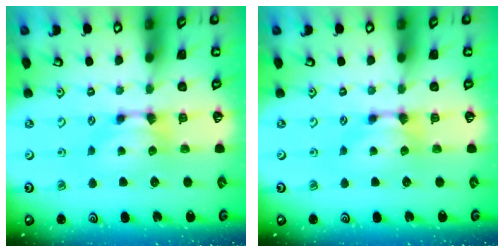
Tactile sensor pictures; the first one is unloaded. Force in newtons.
{"total": 0.0}